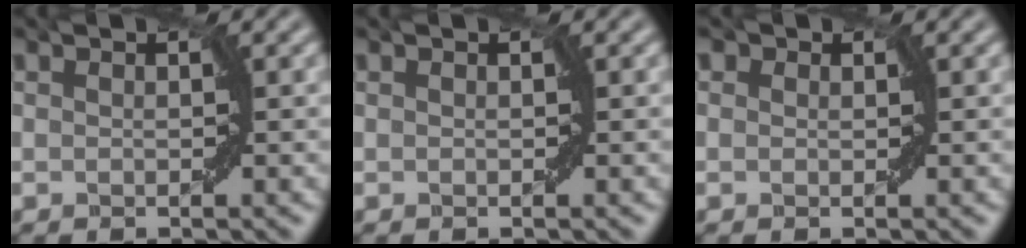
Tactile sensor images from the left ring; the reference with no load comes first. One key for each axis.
{"total": 0.0}
{"total": 0.7, "fx": 0.4, "fy": 0.6, "fz": 0.2, "tx": 0.000, "ty": 0.001, "tz": 0.001}